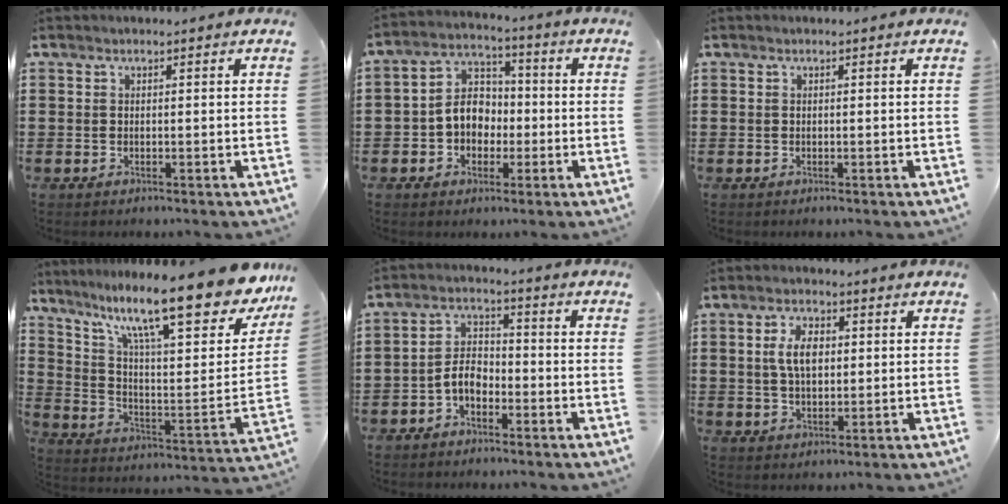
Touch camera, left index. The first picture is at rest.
{"total": 6.7, "force": [-1.2, 5.5, 3.6], "torque": [-0.078, 0.015, -0.026]}
{"total": 0.0}
{"total": 16.9, "force": [11.9, 3.3, 11.6], "torque": [-0.216, -0.073, 0.192]}
{"total": 4.5, "force": [-2.4, 2.5, 2.8], "torque": [-0.066, 0.008, -0.051]}
{"total": 5.4, "force": [1.1, 2.8, 4.5], "torque": [-0.094, 0.013, 0.017]}